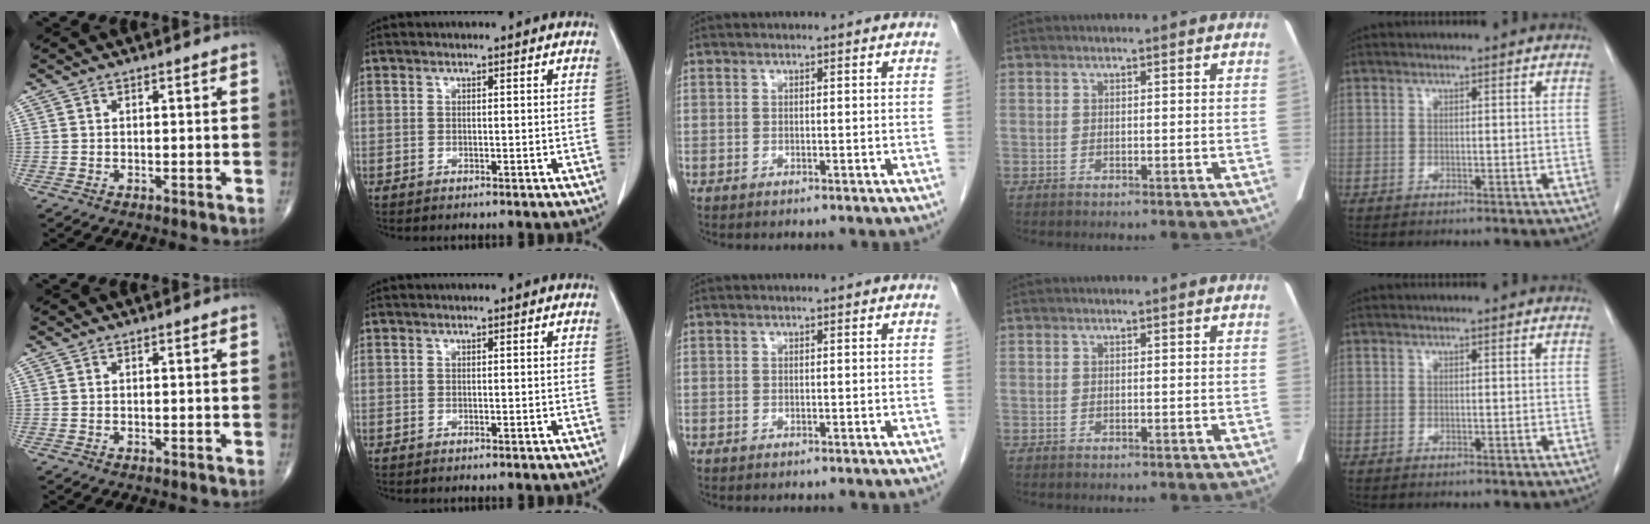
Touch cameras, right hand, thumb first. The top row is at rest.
{}